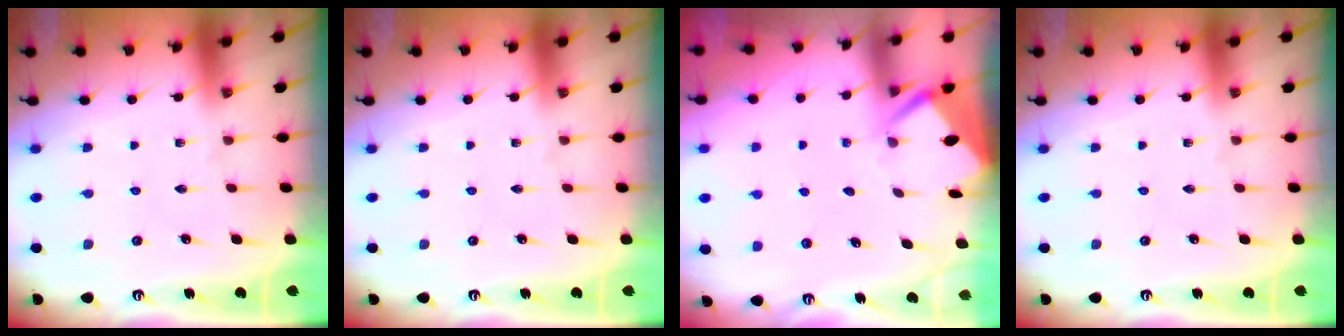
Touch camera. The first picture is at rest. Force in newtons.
{"total": 0.0}
{"total": 3.7, "press": 3.7, "slide": 0.3}
{"total": 0.0}